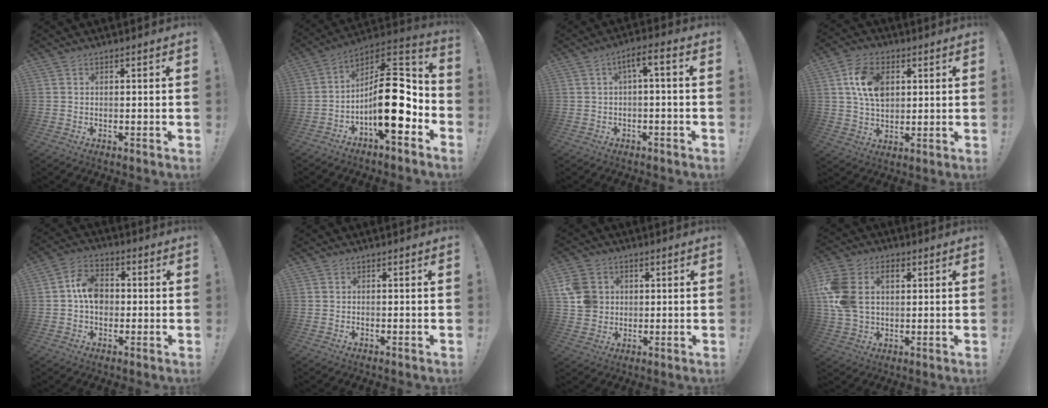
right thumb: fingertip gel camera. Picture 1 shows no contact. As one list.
[{"total": 20.8, "force": [-3.9, 8.7, 18.5], "torque": [-0.284, 0.016, -0.057]}, {"total": 5.0, "force": [-0.5, 1.0, 4.8], "torque": [-0.081, 0.004, -0.011]}, {"total": 11.9, "force": [3.5, 8.4, 7.8], "torque": [-0.139, 0.007, 0.066]}, {"total": 9.1, "force": [0.1, 6.8, 6.1], "torque": [-0.096, 0.014, 0.005]}, {"total": 0.0}, {"total": 9.1, "force": [1.7, 8.3, 3.3], "torque": [-0.060, 0.000, 0.039]}, {"total": 13.1, "force": [3.6, 9.4, 8.4], "torque": [-0.175, -0.004, 0.066]}]